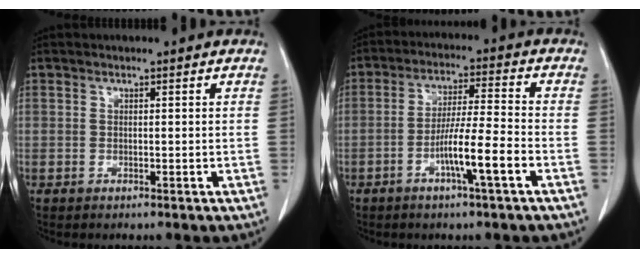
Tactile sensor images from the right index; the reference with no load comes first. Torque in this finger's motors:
{"motor_torque": [1.22, -0.83, 0.69, 0.18]}